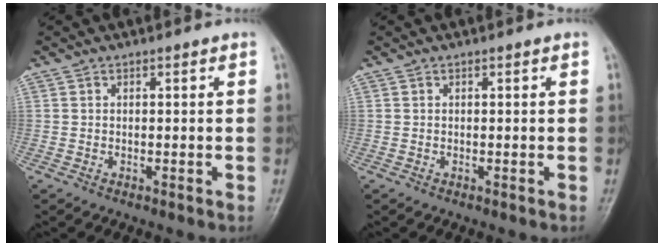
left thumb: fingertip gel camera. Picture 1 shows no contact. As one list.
[{"total": 0.0}]